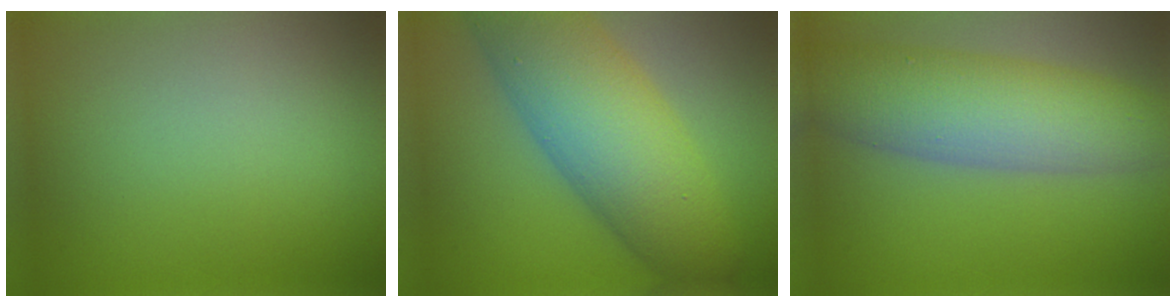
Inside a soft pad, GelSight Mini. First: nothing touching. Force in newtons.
{"total": 11.3, "press": 11.2, "slide": 0.4}
{"total": 8.4, "press": 8.4, "slide": 0.3}